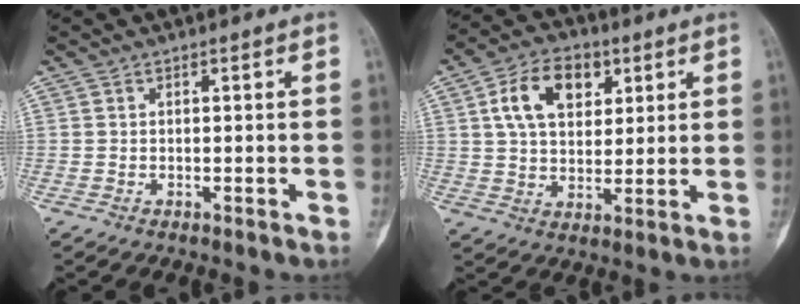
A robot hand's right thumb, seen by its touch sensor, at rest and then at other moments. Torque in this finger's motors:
{"motor_torque": [-0.43, 0.71, 0.31, -0.19, 0.13]}